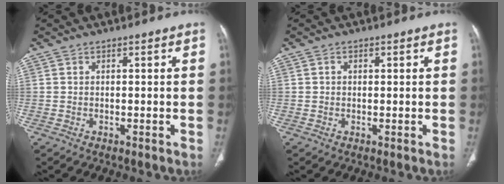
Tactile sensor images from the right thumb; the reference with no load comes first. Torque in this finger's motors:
{"motor_torque": [-0.03, 0.07, -0.02, 0.00, 0.07]}